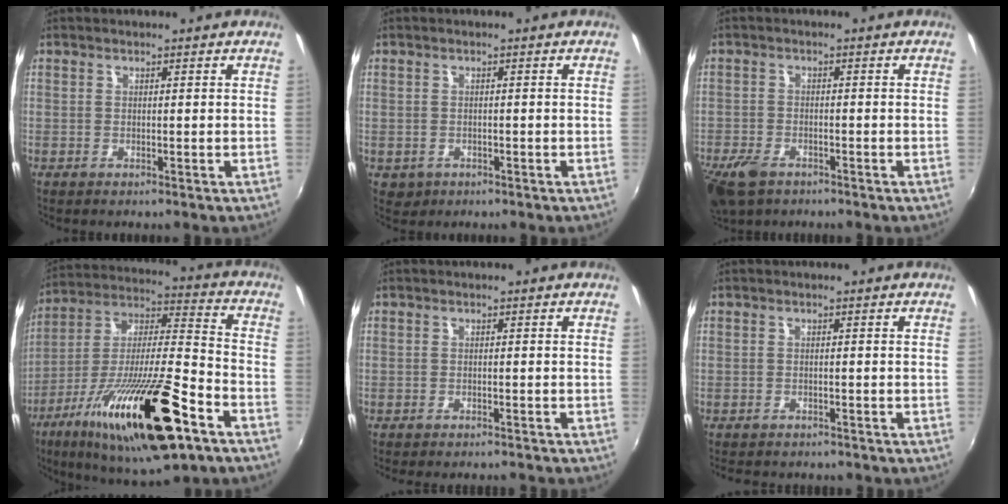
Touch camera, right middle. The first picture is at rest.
{"total": 3.0, "force": [-0.9, 2.6, 1.1], "torque": [-0.029, -0.004, -0.007]}
{"total": 7.0, "force": [-4.8, 3.7, 3.5], "torque": [-0.100, -0.017, -0.093]}
{"total": 26.7, "force": [-13.8, 6.4, 21.9], "torque": [-0.385, -0.050, -0.236]}
{"total": 3.9, "force": [-3.6, 0.9, 1.4], "torque": [-0.034, -0.012, -0.053]}
{"total": 4.8, "force": [-4.3, 1.6, 1.6], "torque": [-0.041, -0.016, -0.062]}